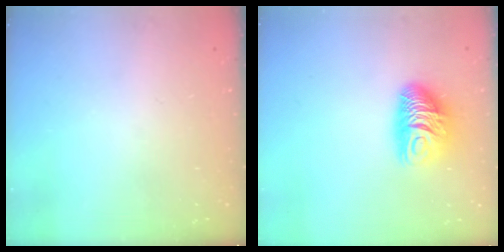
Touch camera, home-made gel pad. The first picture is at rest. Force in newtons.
{"total": 10.4, "press": 10.3, "slide": 1.0}